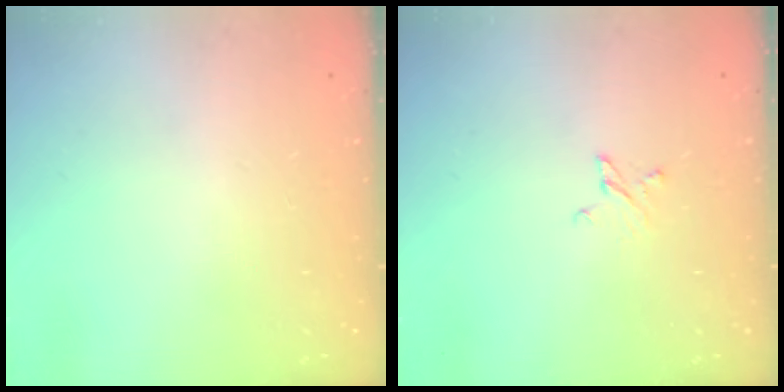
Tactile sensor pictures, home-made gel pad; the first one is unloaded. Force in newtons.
{"total": 2.4, "press": 2.4, "slide": 0.2}